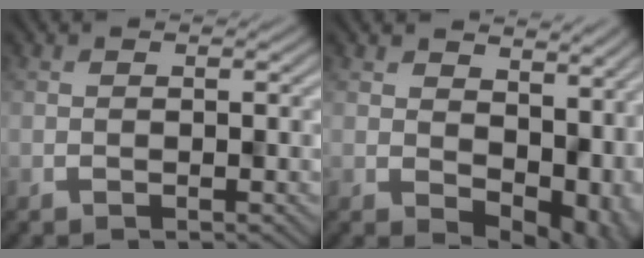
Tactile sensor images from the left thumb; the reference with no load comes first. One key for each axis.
{"total": 10.6, "fx": 1.0, "fy": 7.4, "fz": 7.5, "tx": -0.090, "ty": -0.043, "tz": 0.047}